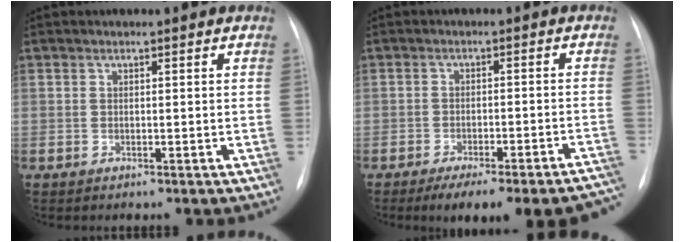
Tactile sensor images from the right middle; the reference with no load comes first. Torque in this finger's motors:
{"motor_torque": [1.08, -1.06, 0.14, 0.05]}